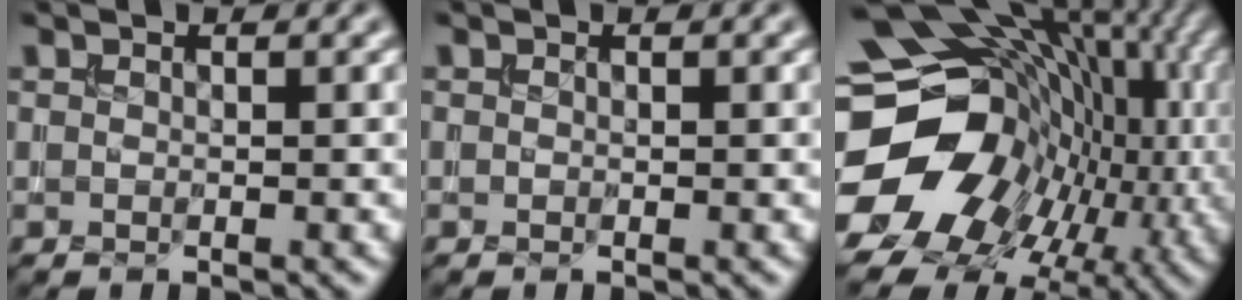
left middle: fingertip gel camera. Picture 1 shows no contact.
{"total": 0.0}
{"total": 20.6, "force": [-2.9, 16.8, 11.6], "torque": [-0.194, -0.002, -0.054]}